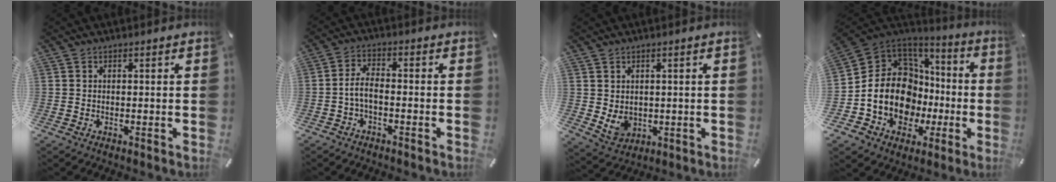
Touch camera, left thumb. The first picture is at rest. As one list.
[{"total": 4.5, "force": [-1.8, 1.8, 3.7], "torque": [-0.085, 0.006, -0.039]}, {"total": 4.9, "force": [1.3, 4.2, 2.2], "torque": [-0.041, -0.010, 0.024]}, {"total": 17.4, "force": [-0.4, 14.0, 10.2], "torque": [-0.230, -0.031, -0.004]}]